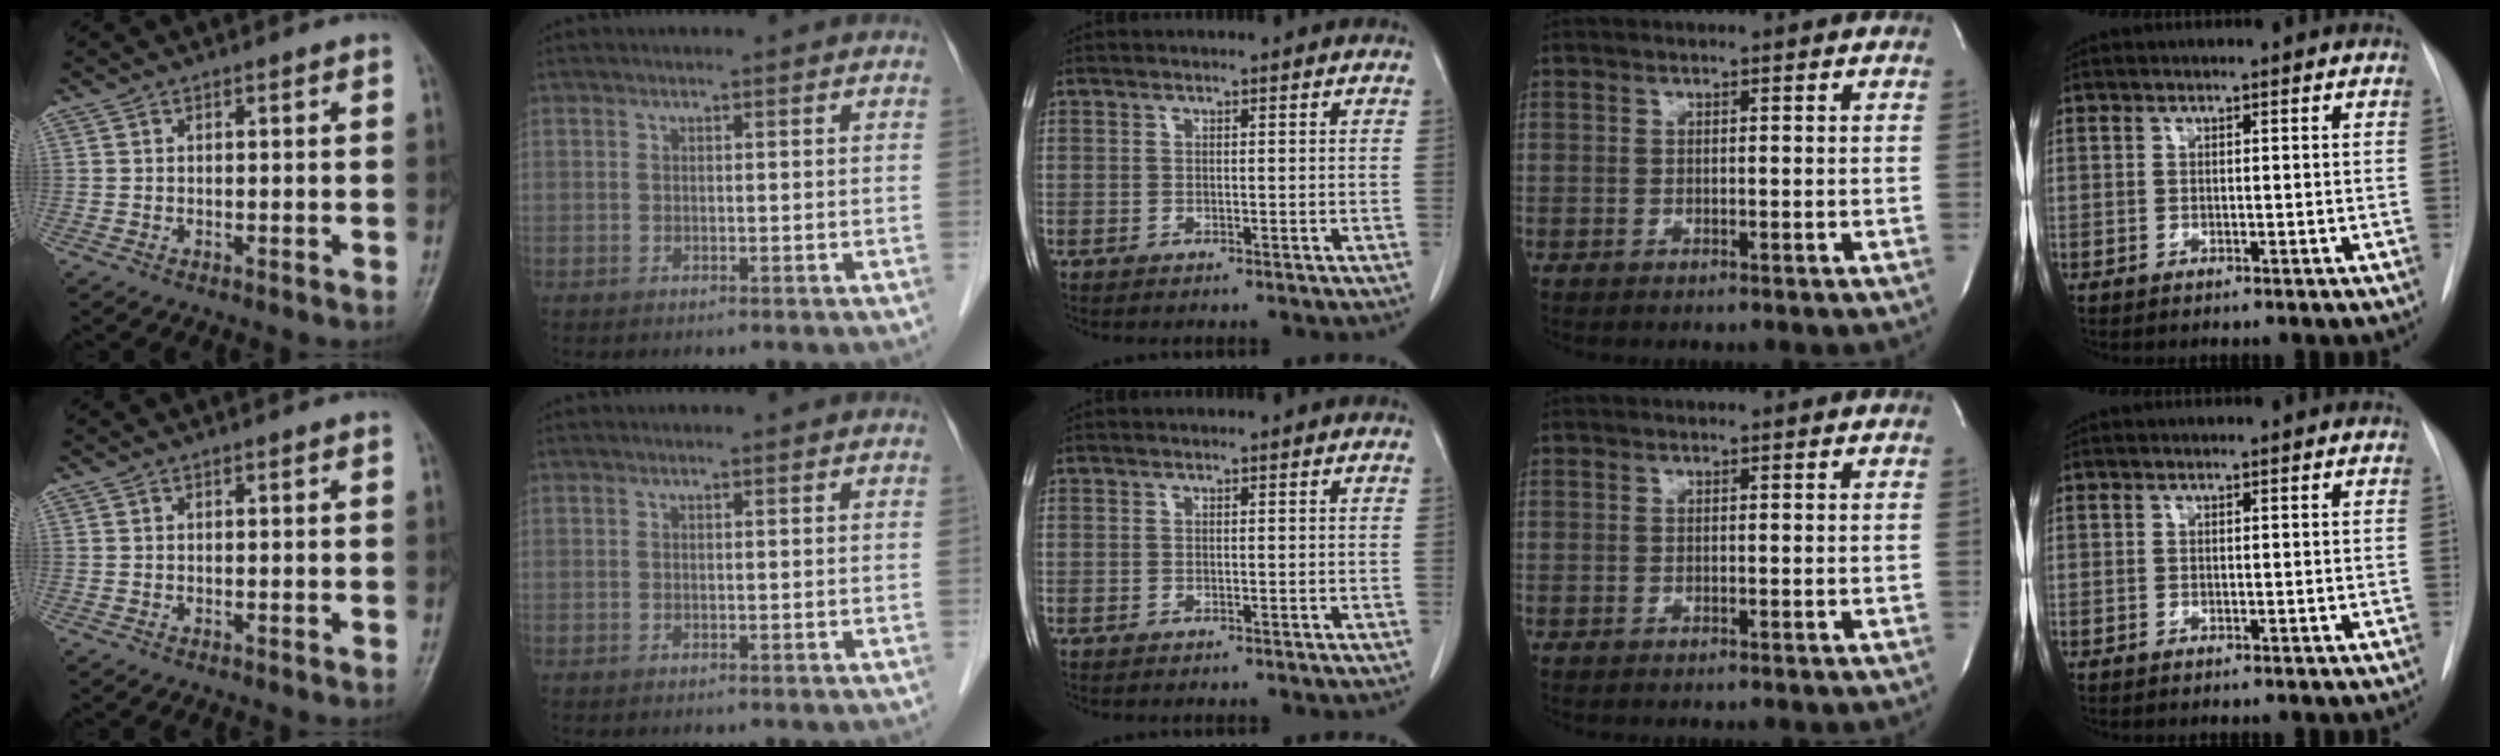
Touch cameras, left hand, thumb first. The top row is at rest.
{}